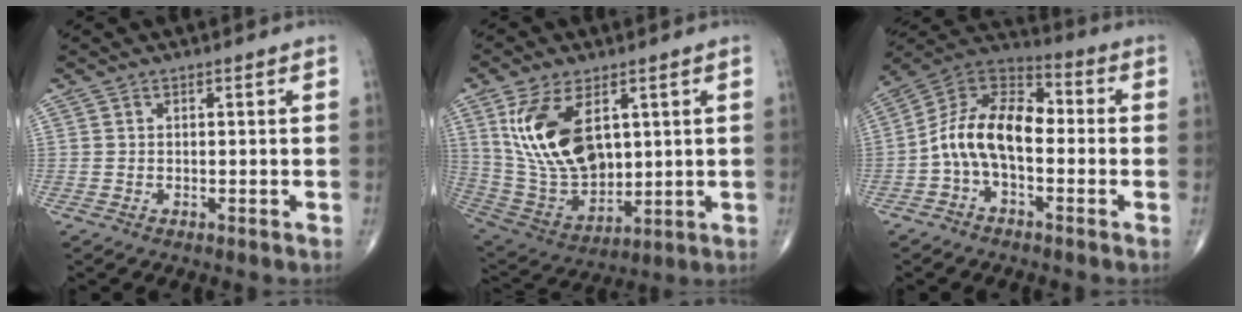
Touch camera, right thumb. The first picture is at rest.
{"total": 17.7, "force": [5.3, 10.1, 13.5], "torque": [-0.244, -0.027, 0.121]}
{"total": 13.2, "force": [-2.1, 7.6, 10.5], "torque": [-0.175, 0.049, -0.051]}